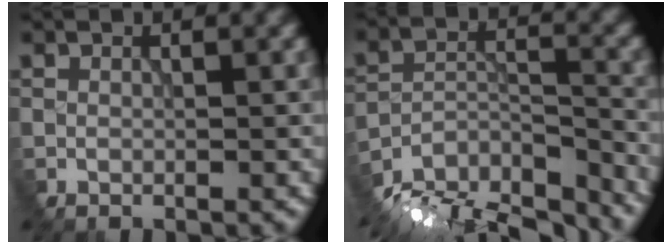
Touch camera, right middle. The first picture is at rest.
{"total": 13.4, "force": [-12.1, 4.2, 3.9], "torque": [-0.067, -0.005, -0.167]}